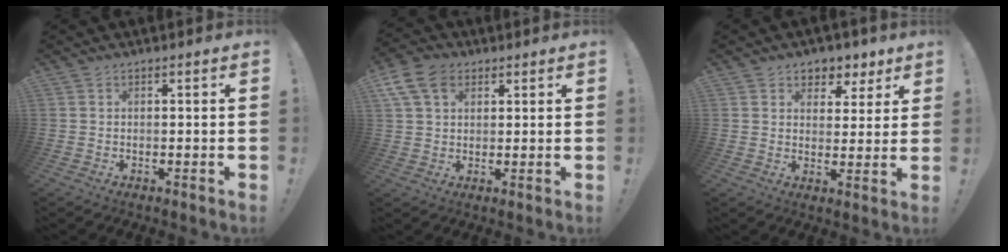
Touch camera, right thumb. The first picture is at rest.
{"total": 10.2, "force": [4.6, 6.9, 6.0], "torque": [-0.112, -0.004, 0.091]}
{"total": 6.0, "force": [3.7, 4.6, 1.1], "torque": [-0.001, -0.033, 0.068]}